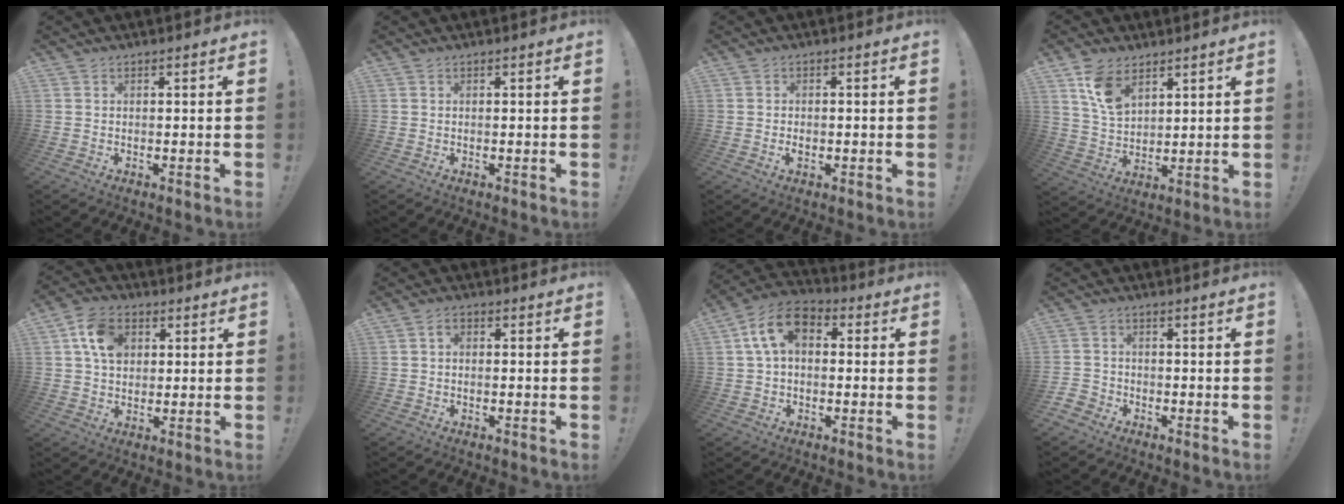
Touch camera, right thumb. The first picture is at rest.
{"total": 0.0}
{"total": 1.5, "force": [-0.8, 0.7, 1.0], "torque": [-0.012, 0.001, -0.016]}
{"total": 10.1, "force": [6.0, 6.0, 5.5], "torque": [-0.100, -0.019, 0.117]}
{"total": 10.8, "force": [3.4, 8.2, 6.2], "torque": [-0.107, 0.010, 0.069]}
{"total": 1.9, "force": [-0.6, 1.2, 1.4], "torque": [-0.028, 0.008, -0.010]}
{"total": 10.8, "force": [2.6, 6.9, 7.9], "torque": [-0.146, 0.013, 0.052]}
{"total": 3.0, "force": [-2.0, 2.1, 0.7], "torque": [-0.014, 0.007, -0.038]}